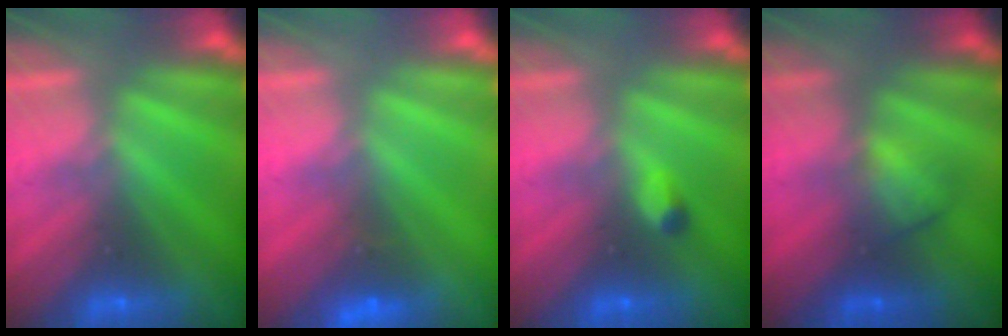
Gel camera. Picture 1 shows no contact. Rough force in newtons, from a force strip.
{"total": 4.9}
{"total": 2.4}
{"total": 2.0}